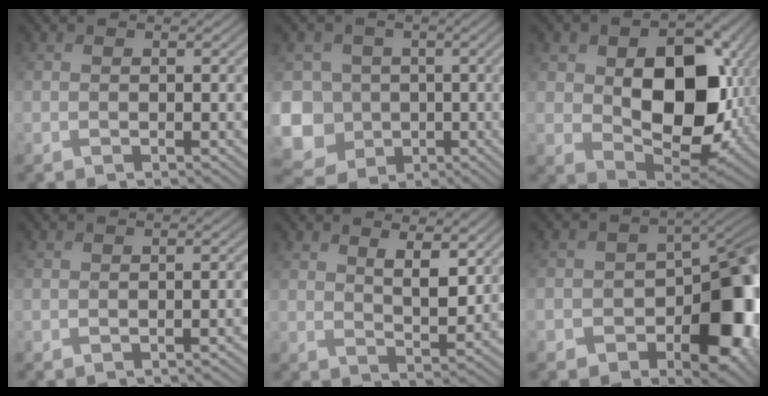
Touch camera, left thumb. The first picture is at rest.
{"total": 12.2, "force": [-2.0, 11.4, 3.8], "torque": [-0.147, -0.022, -0.056]}
{"total": 15.4, "force": [1.5, 10.4, 11.2], "torque": [-0.187, -0.025, 0.044]}
{"total": 1.1, "force": [-0.6, 0.1, 0.9], "torque": [-0.011, 0.004, -0.011]}
{"total": 4.7, "force": [2.9, 1.7, 3.4], "torque": [-0.069, -0.011, 0.050]}
{"total": 13.2, "force": [-4.3, 9.0, 8.6], "torque": [-0.090, -0.034, -0.072]}